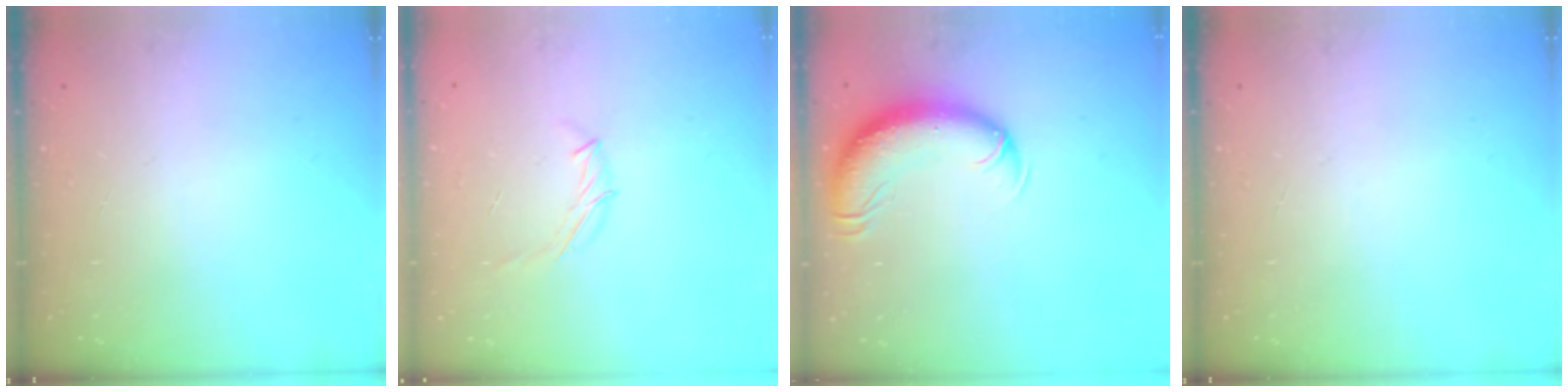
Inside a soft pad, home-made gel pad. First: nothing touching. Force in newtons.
{"total": 6.0, "press": 5.9, "slide": 1.1}
{"total": 10.6, "press": 10.3, "slide": 2.5}
{"total": 0.0}